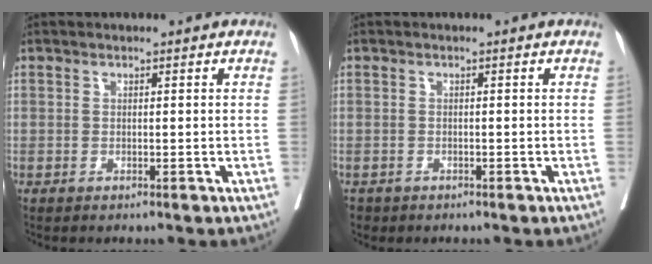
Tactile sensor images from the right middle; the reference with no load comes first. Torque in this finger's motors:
{"motor_torque": [0.25, -0.25, -0.01, 0.01]}